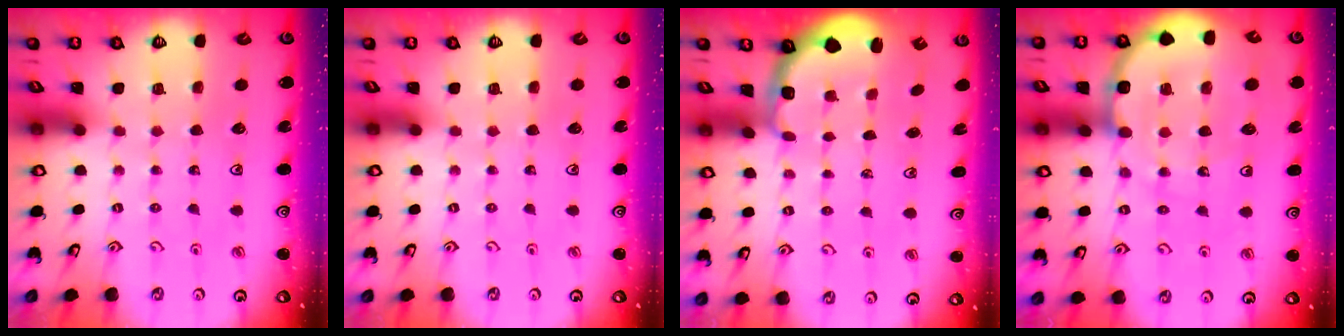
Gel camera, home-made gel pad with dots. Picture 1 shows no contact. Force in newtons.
{"total": 0.0}
{"total": 2.4, "press": 1.1, "slide": 2.1}
{"total": 11.8, "press": 11.6, "slide": 2.1}